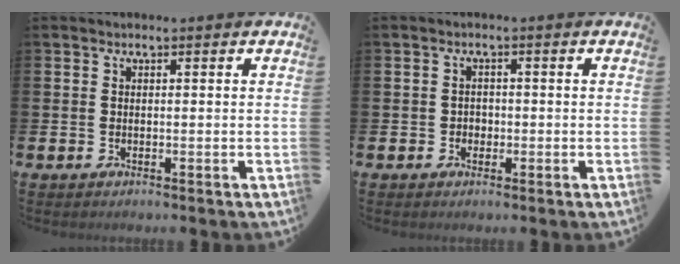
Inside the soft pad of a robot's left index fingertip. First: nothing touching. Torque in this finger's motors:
{"motor_torque": [0.07, 0.02, -0.08, 0.00]}